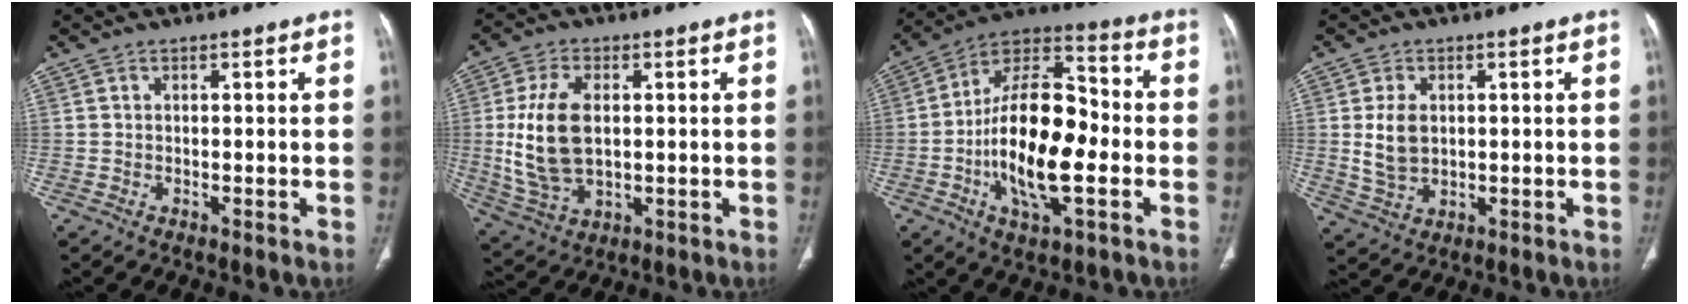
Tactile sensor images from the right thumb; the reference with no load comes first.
{"total": 13.2, "force": [0.8, 7.7, 10.7], "torque": [-0.217, -0.005, 0.025]}
{"total": 20.1, "force": [-3.8, 8.8, 17.7], "torque": [-0.299, 0.030, -0.071]}
{"total": 6.5, "force": [0.8, 4.4, 4.7], "torque": [-0.079, -0.005, 0.024]}